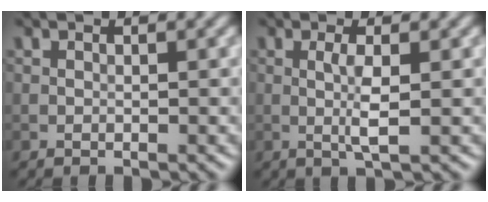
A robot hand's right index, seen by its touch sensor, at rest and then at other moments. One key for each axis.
{"total": 2.3, "fx": 0.0, "fy": 0.2, "fz": 2.3, "tx": -0.046, "ty": 0.001, "tz": -0.002}